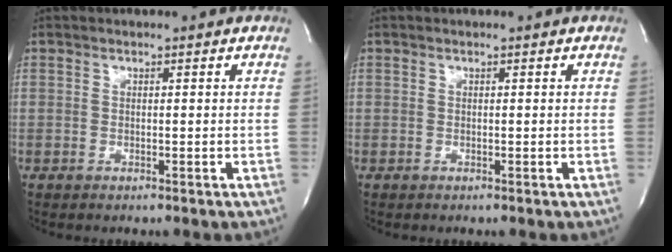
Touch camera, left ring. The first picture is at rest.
{"total": 0.0}